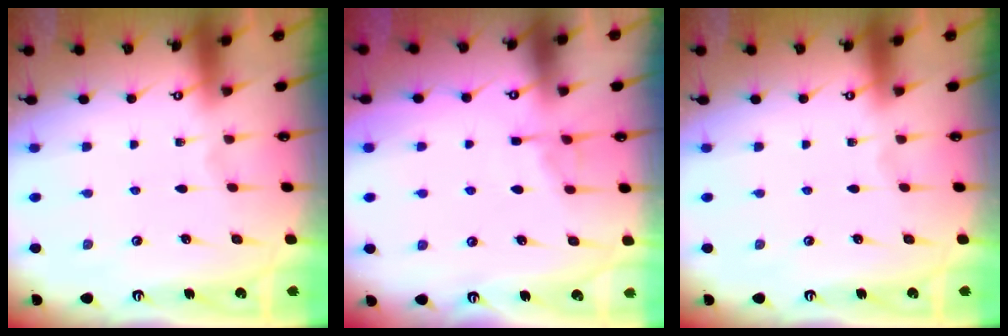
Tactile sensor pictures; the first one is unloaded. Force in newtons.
{"total": 5.1, "press": 5.0, "slide": 0.6}
{"total": 0.0}